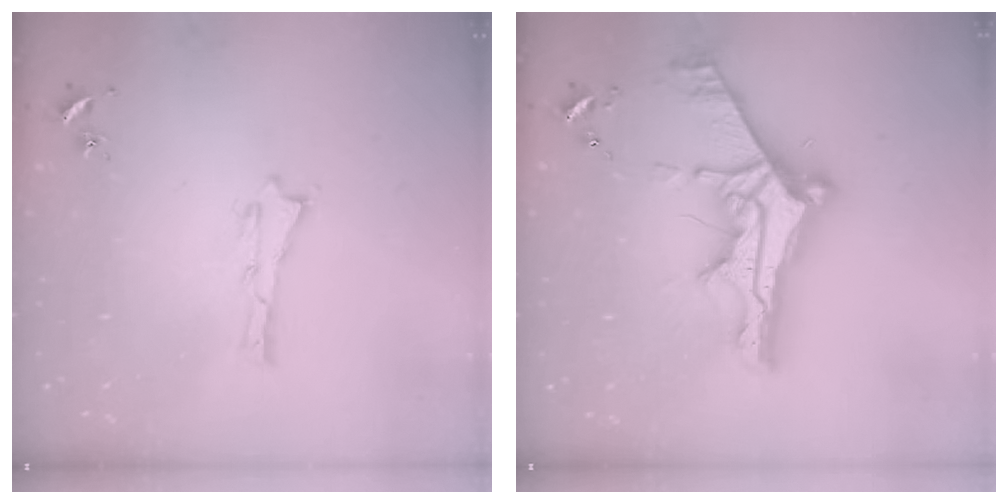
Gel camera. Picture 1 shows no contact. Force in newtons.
{"total": 11.7, "press": 11.6, "slide": 1.2}